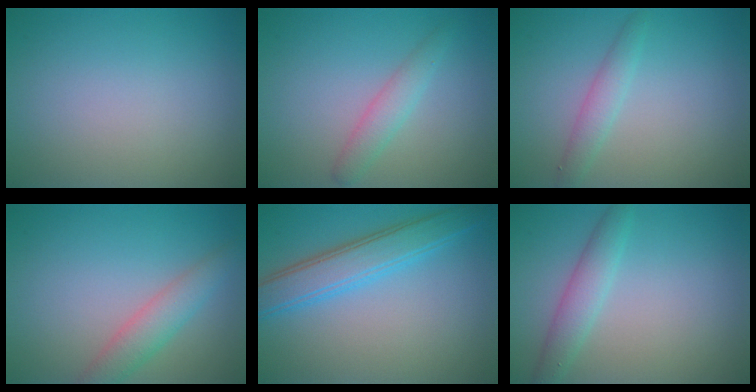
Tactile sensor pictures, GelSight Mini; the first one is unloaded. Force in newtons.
{"total": 2.1, "press": 2.1, "slide": 0.0}
{"total": 1.9, "press": 1.9, "slide": 0.1}
{"total": 2.9, "press": 2.9, "slide": 0.1}
{"total": 4.5, "press": 4.5, "slide": 0.1}
{"total": 2.5, "press": 2.5, "slide": 0.0}